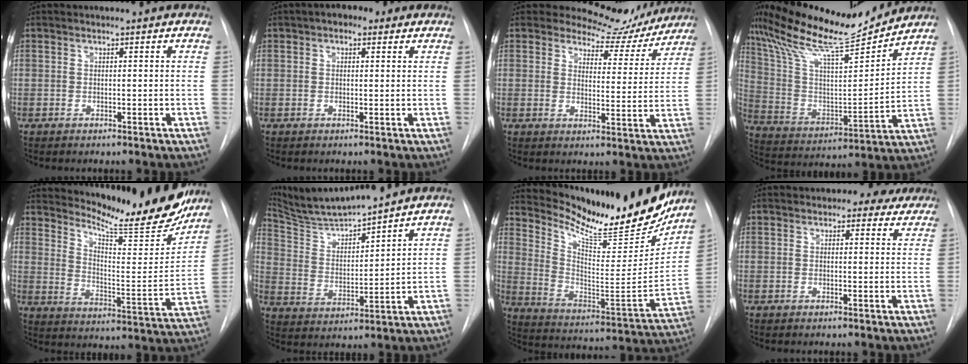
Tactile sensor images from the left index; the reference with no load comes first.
{"total": 3.4, "force": [1.8, 1.9, 2.2], "torque": [-0.031, 0.014, 0.021]}
{"total": 9.2, "force": [8.6, 3.2, 0.8], "torque": [0.003, -0.024, 0.095]}
{"total": 19.4, "force": [17.0, 1.5, 9.2], "torque": [-0.175, -0.002, 0.291]}
{"total": 21.5, "force": [19.5, 2.2, 8.7], "torque": [-0.131, -0.082, 0.263]}
{"total": 11.7, "force": [10.9, -0.7, 4.2], "torque": [-0.084, 0.001, 0.208]}
{"total": 25.4, "force": [22.3, 4.6, 11.3], "torque": [-0.180, -0.074, 0.320]}
{"total": 4.1, "force": [3.4, 2.1, 0.7], "torque": [0.010, -0.004, 0.030]}